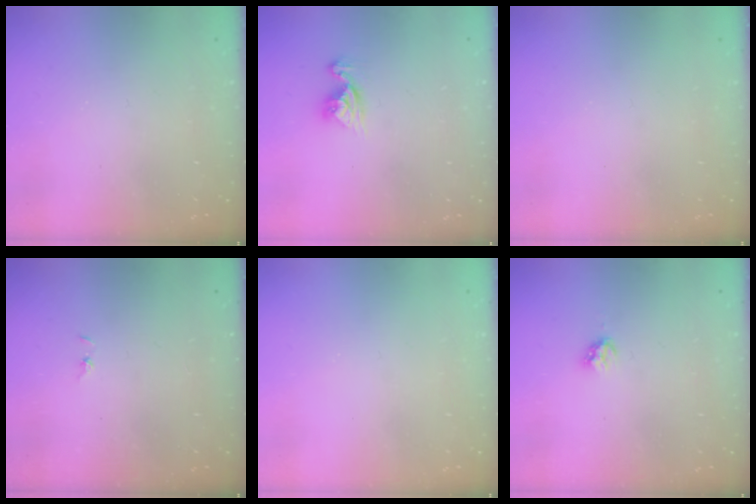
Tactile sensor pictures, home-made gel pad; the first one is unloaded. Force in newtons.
{"total": 8.2, "press": 8.2, "slide": 0.8}
{"total": 0.0}
{"total": 0.7, "press": 0.7, "slide": 0.1}
{"total": 0.0}
{"total": 2.8, "press": 2.8, "slide": 0.2}